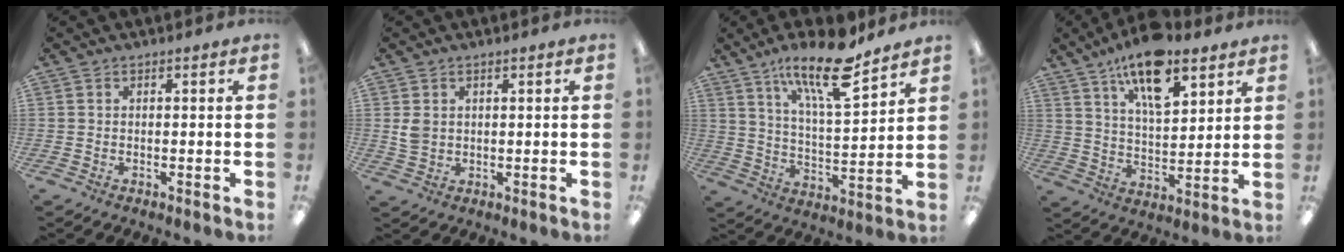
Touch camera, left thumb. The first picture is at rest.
{"total": 3.1, "force": [1.1, 2.3, 1.8], "torque": [-0.037, 0.004, 0.021]}
{"total": 17.2, "force": [12.3, 4.6, 11.1], "torque": [-0.187, -0.066, 0.200]}
{"total": 15.7, "force": [10.5, 6.5, 9.6], "torque": [-0.153, -0.047, 0.178]}